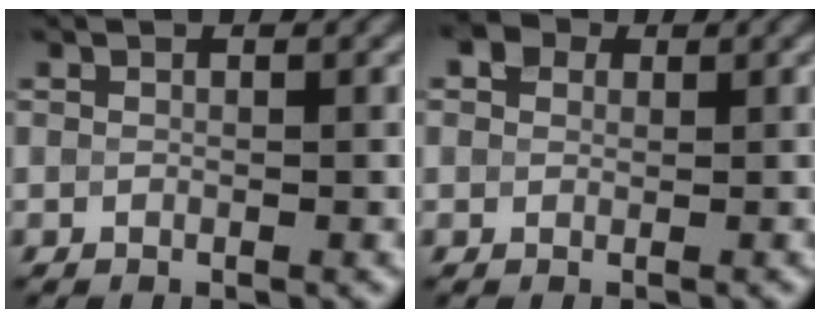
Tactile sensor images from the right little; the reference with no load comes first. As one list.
[{"total": 2.0, "force": [1.0, 1.6, 0.8], "torque": [-0.010, 0.009, 0.003]}]